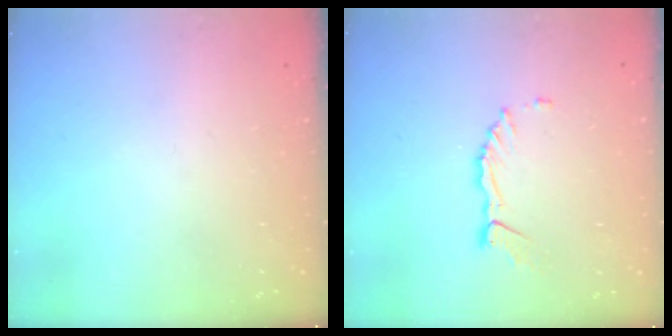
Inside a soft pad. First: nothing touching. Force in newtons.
{"total": 3.8, "press": 3.7, "slide": 0.4}